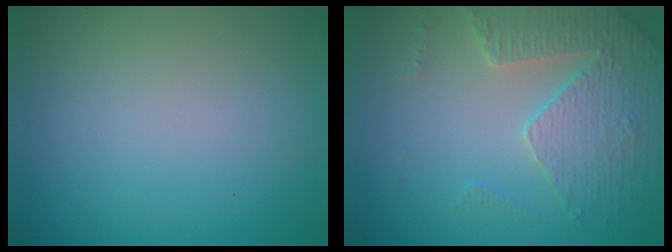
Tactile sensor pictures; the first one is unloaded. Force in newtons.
{"total": 3.7, "press": 3.6, "slide": 0.8}